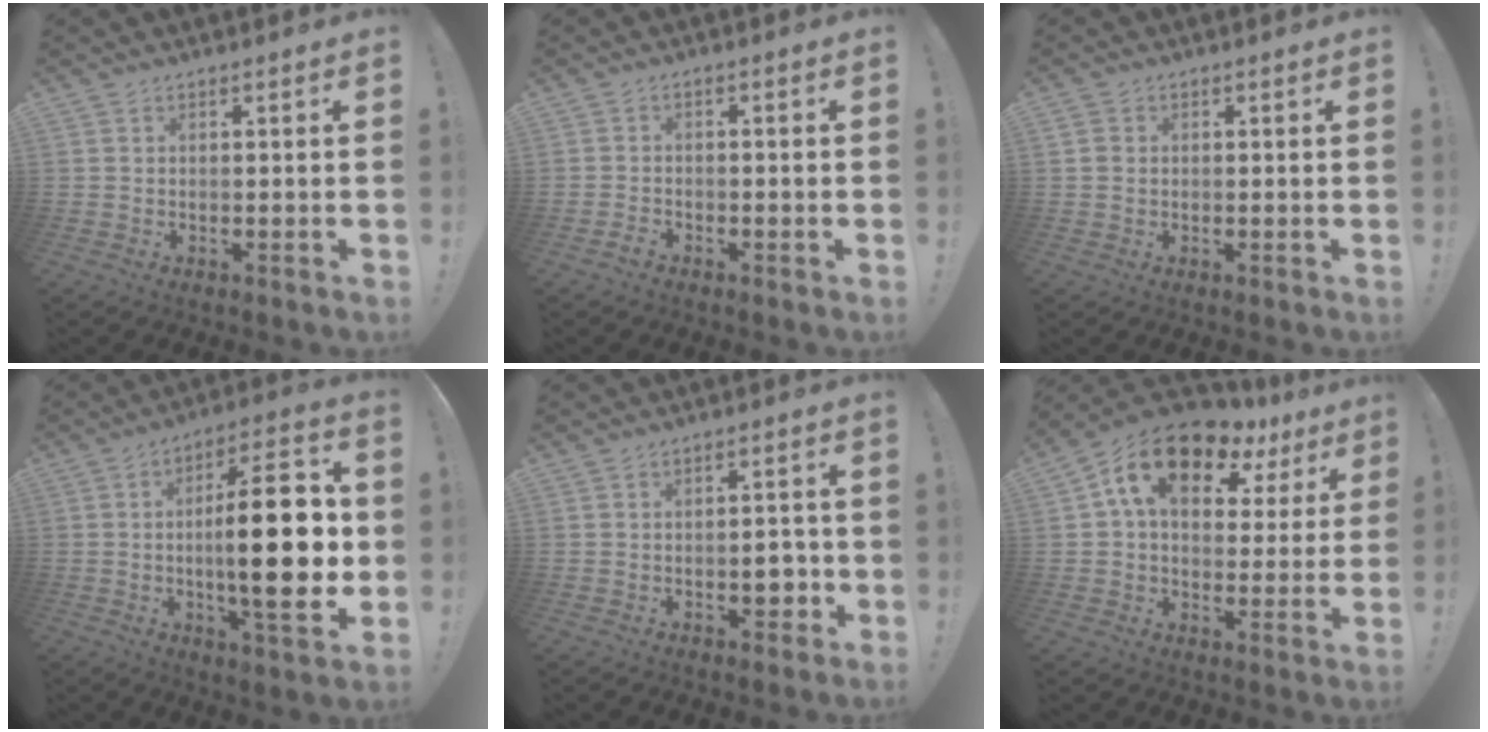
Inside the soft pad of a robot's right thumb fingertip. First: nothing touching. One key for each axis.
{"total": 2.4, "fx": -2.0, "fy": 0.7, "fz": 1.2, "tx": -0.014, "ty": 0.007, "tz": -0.036}
{"total": 2.0, "fx": 0.6, "fy": 1.8, "fz": 0.7, "tx": -0.006, "ty": 0.000, "tz": 0.010}
{"total": 22.5, "fx": -0.9, "fy": 6.3, "fz": 21.5, "tx": -0.341, "ty": -0.006, "tz": -0.021}
{"total": 5.3, "fx": -1.5, "fy": 3.1, "fz": 4.1, "tx": -0.041, "ty": 0.008, "tz": -0.028}
{"total": 16.5, "fx": 8.5, "fy": 9.5, "fz": 10.5, "tx": -0.168, "ty": -0.036, "tz": 0.150}